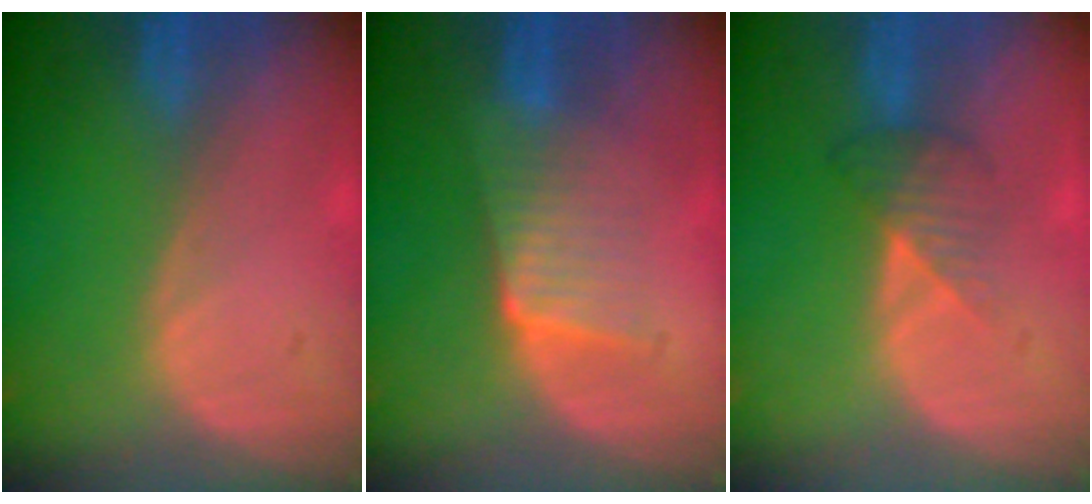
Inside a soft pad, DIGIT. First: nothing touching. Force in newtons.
{"total": 5.8, "press": 5.4, "slide": 2.1}
{"total": 3.4, "press": 3.2, "slide": 1.1}